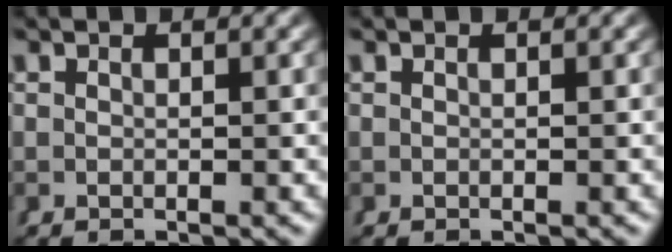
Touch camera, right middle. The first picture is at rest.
{"total": 0.0}